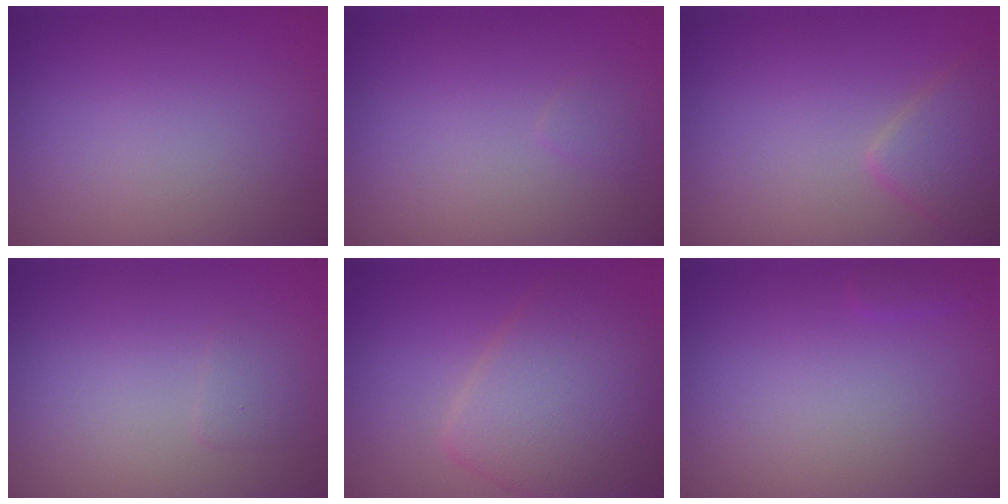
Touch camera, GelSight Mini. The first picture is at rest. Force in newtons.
{"total": 0.6, "press": 0.6, "slide": 0.1}
{"total": 2.8, "press": 2.8, "slide": 0.1}
{"total": 0.8, "press": 0.8, "slide": 0.0}
{"total": 6.1, "press": 6.1, "slide": 0.4}
{"total": 0.5, "press": 0.5, "slide": 0.1}